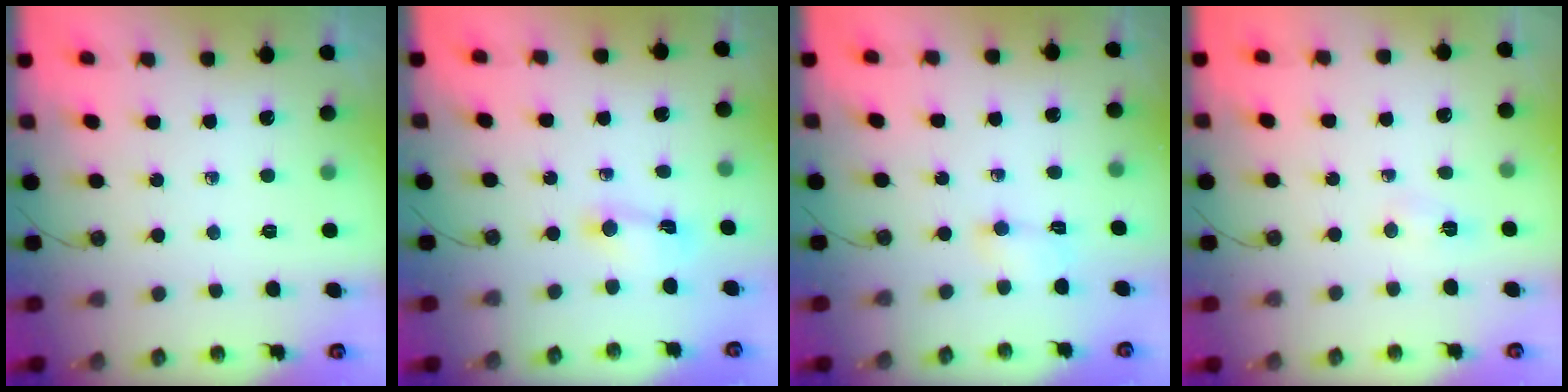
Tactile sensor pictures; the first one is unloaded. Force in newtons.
{"total": 2.0, "press": 2.0, "slide": 0.4}
{"total": 3.2, "press": 3.1, "slide": 1.0}
{"total": 2.3, "press": 2.3, "slide": 0.3}